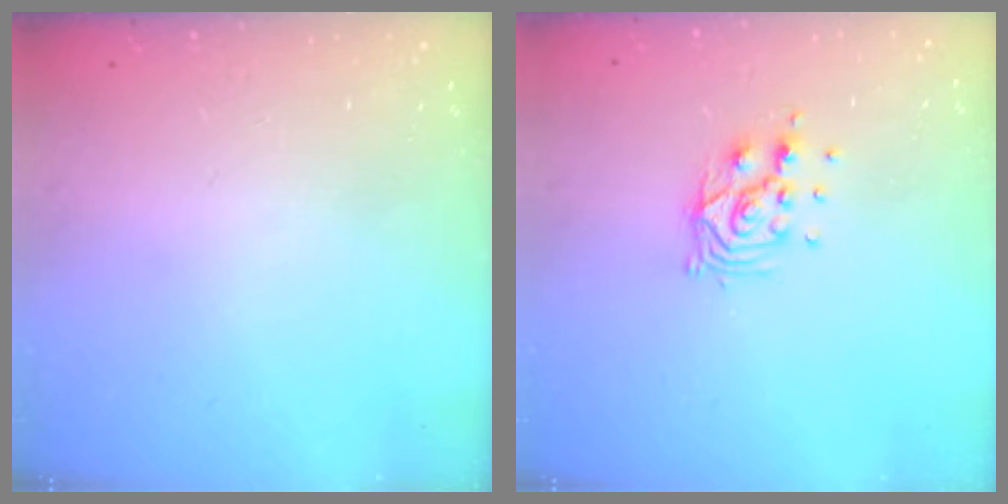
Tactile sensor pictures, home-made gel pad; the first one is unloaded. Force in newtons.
{"total": 9.3, "press": 9.3, "slide": 0.6}